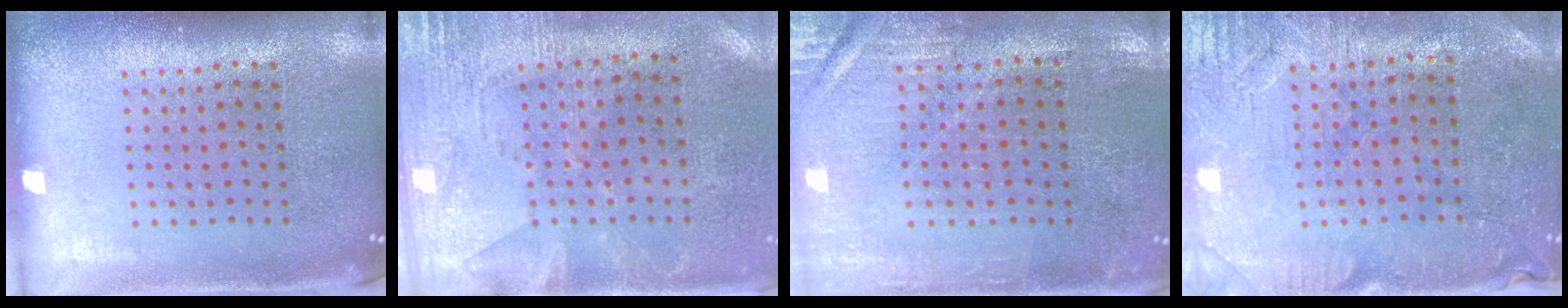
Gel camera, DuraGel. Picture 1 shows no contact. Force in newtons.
{"total": 2.7, "press": 2.3, "slide": 1.5}
{"total": 0.6, "press": 0.5, "slide": 0.3}
{"total": 0.6, "press": 0.5, "slide": 0.3}